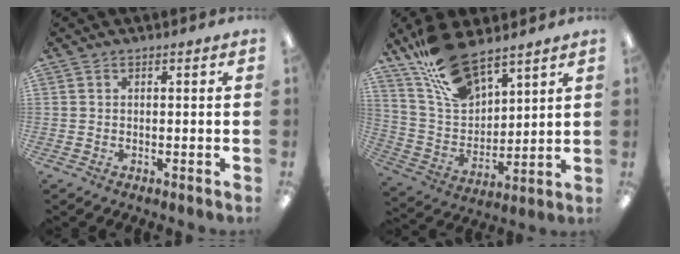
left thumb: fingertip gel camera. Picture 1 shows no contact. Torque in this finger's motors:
{"motor_torque": [0.28, 0.24, 1.39, -1.38, 0.25]}